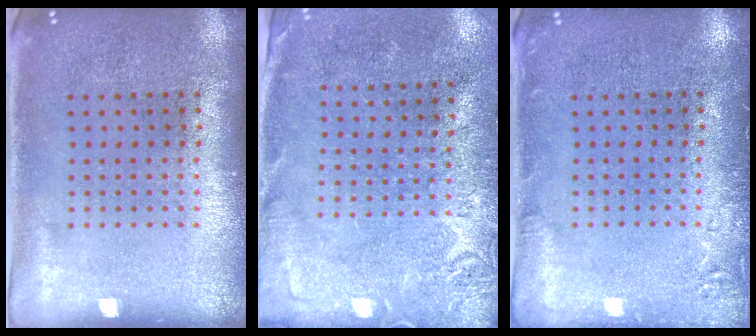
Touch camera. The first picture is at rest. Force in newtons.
{"total": 2.7, "press": 2.4, "slide": 1.1}
{"total": 1.8, "press": 1.7, "slide": 0.4}